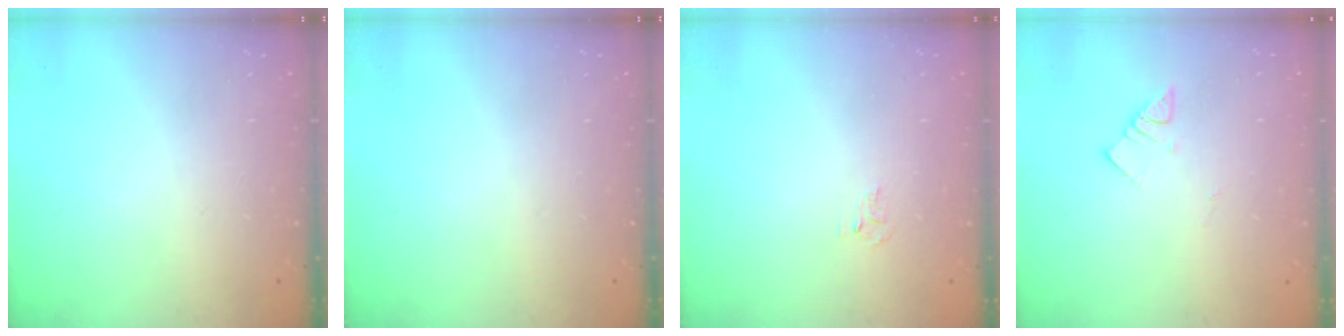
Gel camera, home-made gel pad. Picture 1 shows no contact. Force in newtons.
{"total": 0.0}
{"total": 4.3, "press": 4.3, "slide": 0.6}
{"total": 2.4, "press": 2.4, "slide": 0.4}